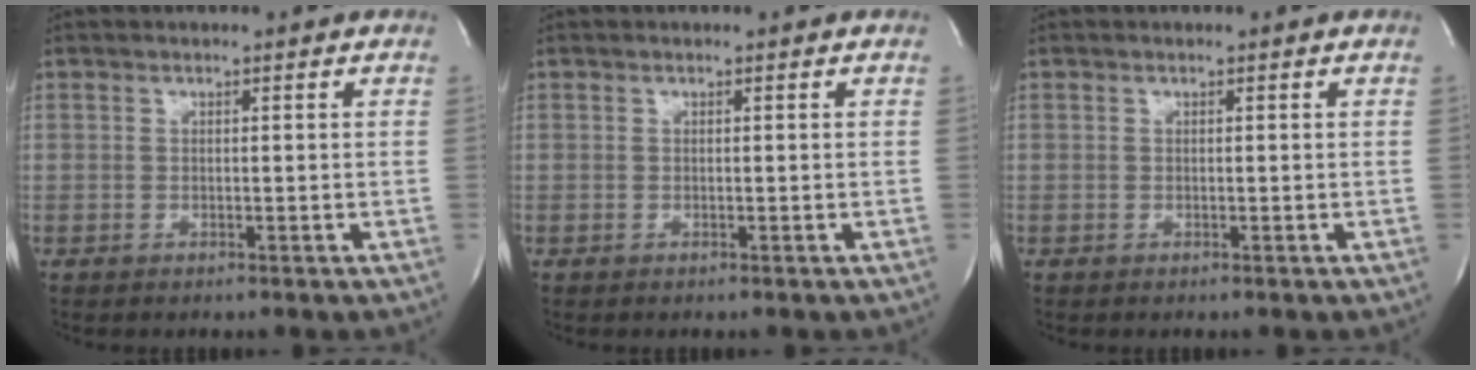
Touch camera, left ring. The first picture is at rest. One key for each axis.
{"total": 0.0}
{"total": 0.0}